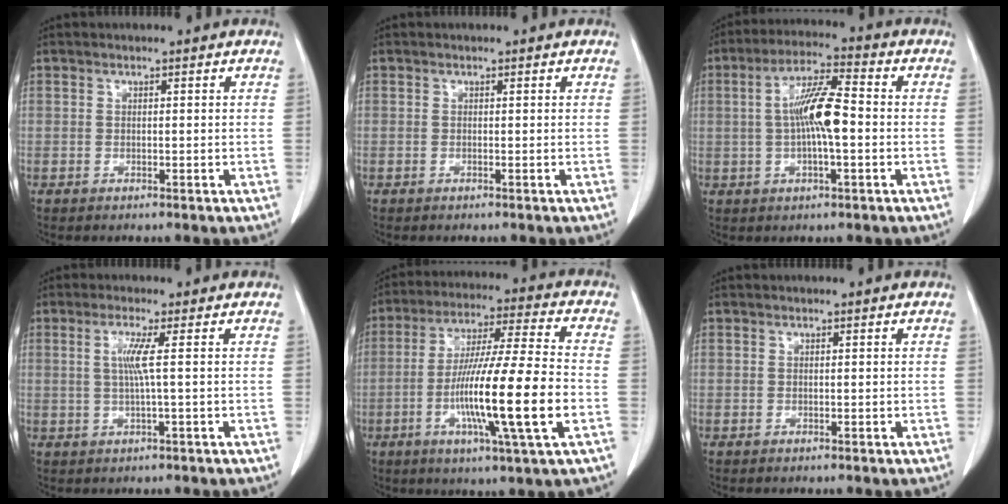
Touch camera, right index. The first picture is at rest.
{"total": 0.0}
{"total": 8.8, "force": [-0.2, 1.5, 8.6], "torque": [-0.165, 0.013, -0.009]}
{"total": 3.4, "force": [0.5, -0.7, 3.3], "torque": [-0.071, 0.000, 0.009]}
{"total": 17.3, "force": [-4.3, -0.2, 16.8], "torque": [-0.305, -0.012, -0.079]}
{"total": 0.0}